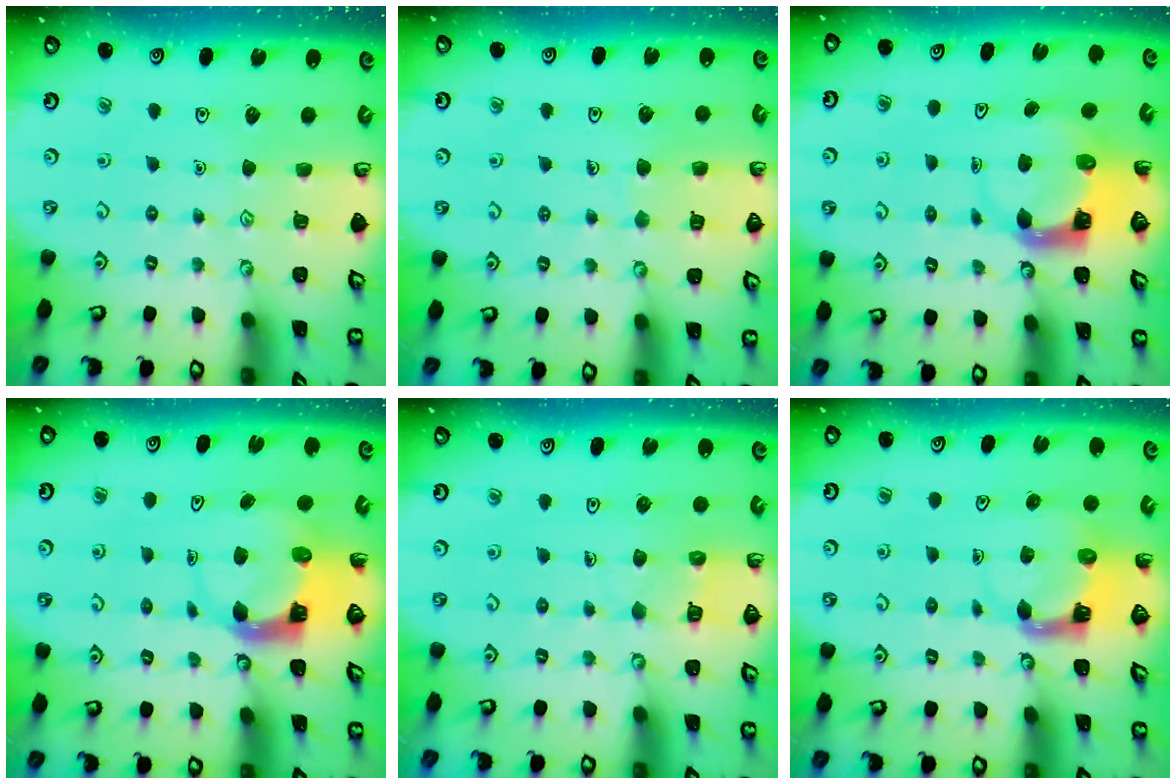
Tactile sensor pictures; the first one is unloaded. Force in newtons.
{"total": 4.2, "press": 4.2, "slide": 0.3}
{"total": 3.7, "press": 3.6, "slide": 0.5}
{"total": 5.0, "press": 4.9, "slide": 0.9}
{"total": 6.1, "press": 6.1, "slide": 0.6}
{"total": 3.9, "press": 3.9, "slide": 0.8}